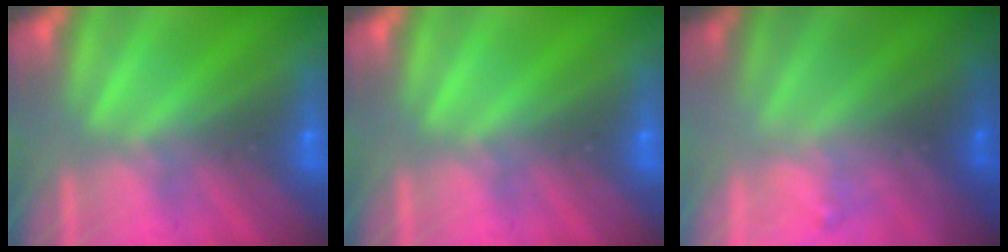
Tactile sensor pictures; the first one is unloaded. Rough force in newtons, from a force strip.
{"total": 0.0}
{"total": 7.7}